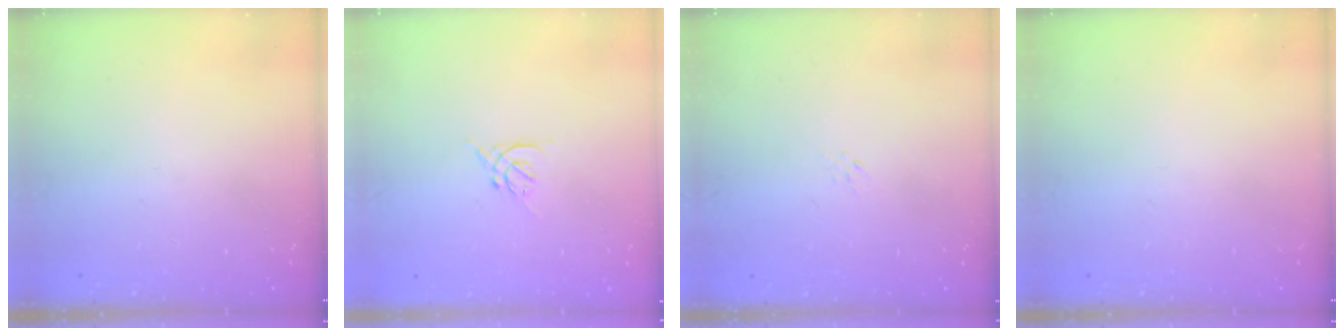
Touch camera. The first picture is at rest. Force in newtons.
{"total": 1.7, "press": 1.6, "slide": 0.6}
{"total": 0.0}
{"total": 0.0}